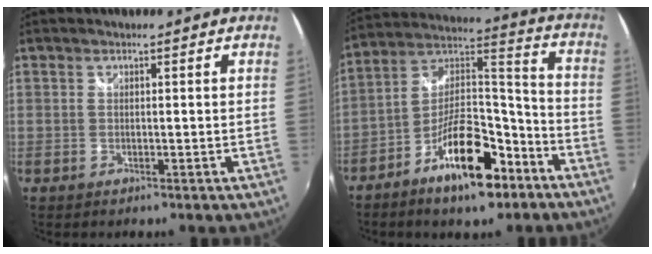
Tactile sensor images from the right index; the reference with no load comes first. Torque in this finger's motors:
{"motor_torque": [0.72, -0.81, 0.29, 0.00]}